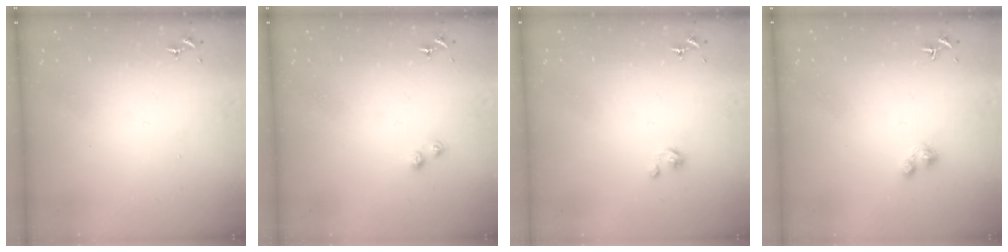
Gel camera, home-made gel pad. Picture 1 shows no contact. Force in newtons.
{"total": 3.6, "press": 3.6, "slide": 0.4}
{"total": 2.7, "press": 2.7, "slide": 0.3}
{"total": 2.6, "press": 2.6, "slide": 0.3}